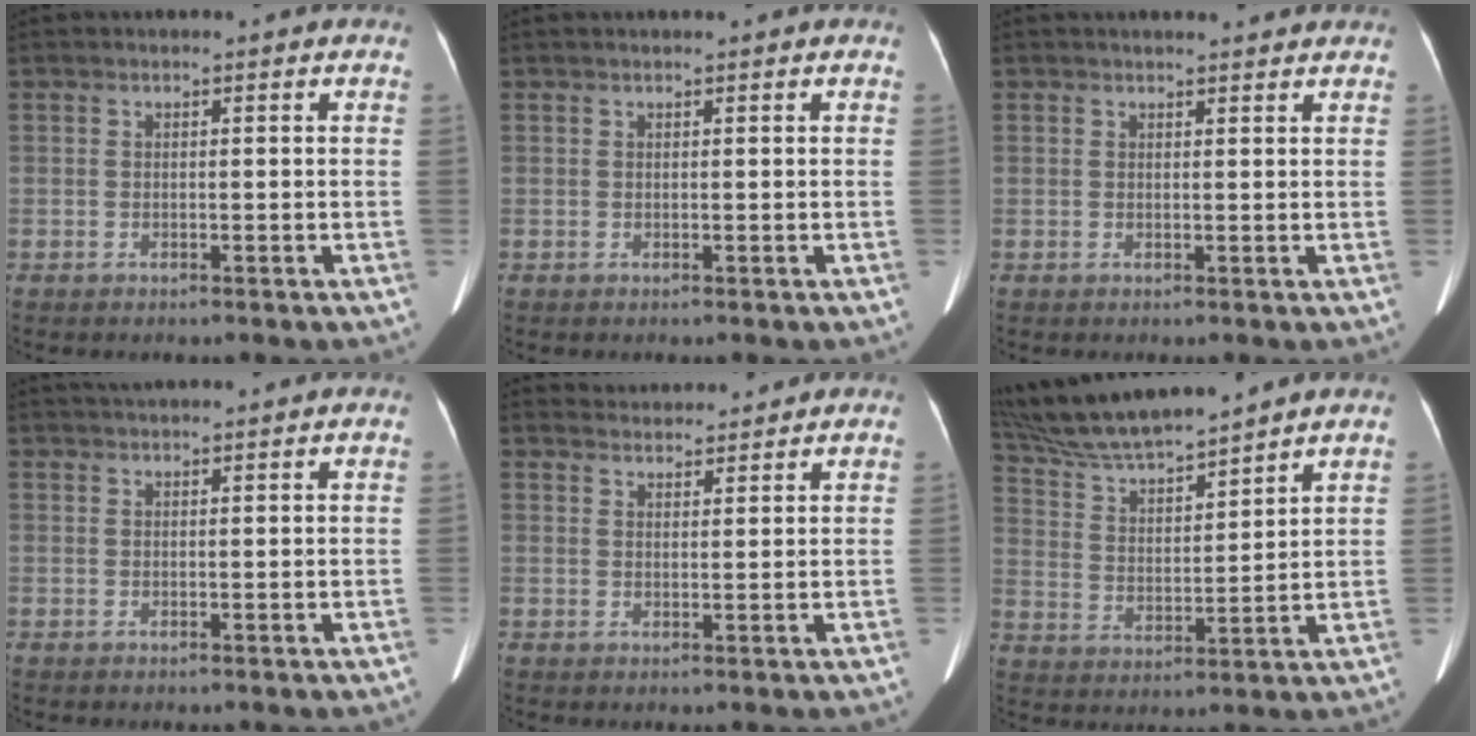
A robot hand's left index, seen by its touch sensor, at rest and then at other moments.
{"total": 1.5, "force": [1.3, 0.0, 0.7], "torque": [-0.009, 0.020, 0.024]}
{"total": 5.7, "force": [5.4, 0.7, 1.8], "torque": [-0.022, 0.019, 0.062]}
{"total": 4.2, "force": [4.0, -0.1, 1.5], "torque": [-0.020, 0.034, 0.064]}
{"total": 4.6, "force": [4.5, 0.9, 0.1], "torque": [-0.006, 0.024, 0.068]}
{"total": 13.7, "force": [12.6, 0.4, 5.4], "torque": [-0.110, 0.013, 0.238]}